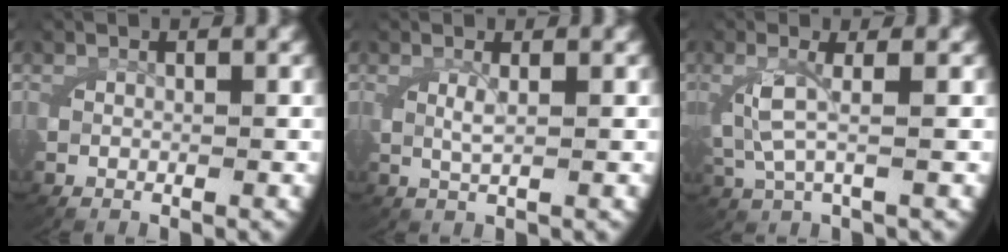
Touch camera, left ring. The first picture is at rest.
{"total": 1.6, "force": [0.5, 0.1, 1.5], "torque": [-0.036, -0.006, 0.012]}
{"total": 3.0, "force": [0.2, 1.3, 2.8], "torque": [-0.081, -0.014, 0.013]}